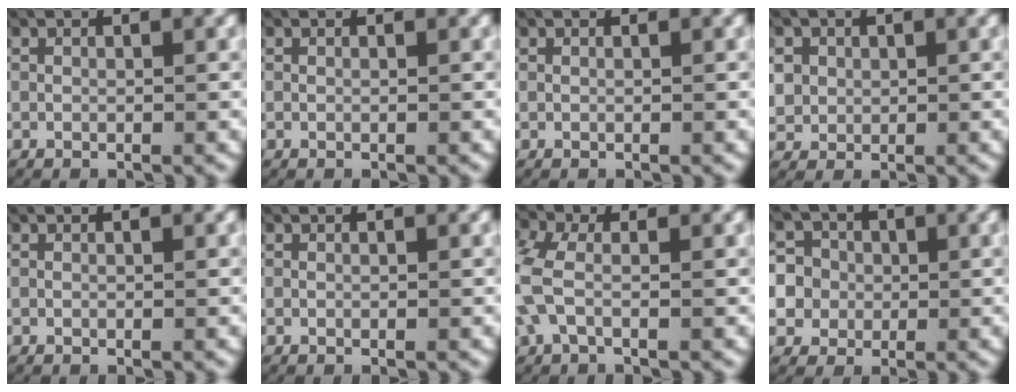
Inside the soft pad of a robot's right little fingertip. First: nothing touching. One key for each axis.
{"total": 0.0}
{"total": 0.0}
{"total": 4.1, "fx": 0.7, "fy": 3.7, "fz": 1.7, "tx": -0.060, "ty": -0.004, "tz": 0.011}
{"total": 0.0}
{"total": 0.0}
{"total": 3.9, "fx": 0.1, "fy": 2.8, "fz": 2.7, "tx": -0.092, "ty": -0.009, "tz": -0.001}
{"total": 10.2, "fx": -1.3, "fy": 9.7, "fz": 2.8, "tx": -0.123, "ty": -0.036, "tz": -0.029}